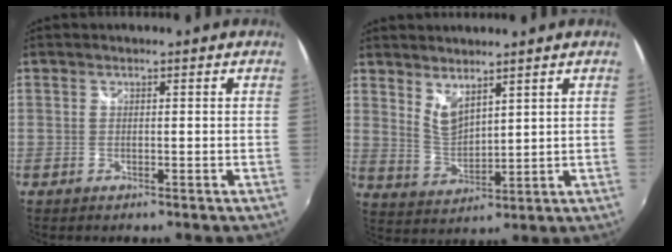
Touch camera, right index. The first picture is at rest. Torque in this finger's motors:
{"motor_torque": [0.12, 0.36, 0.17, 0.03]}